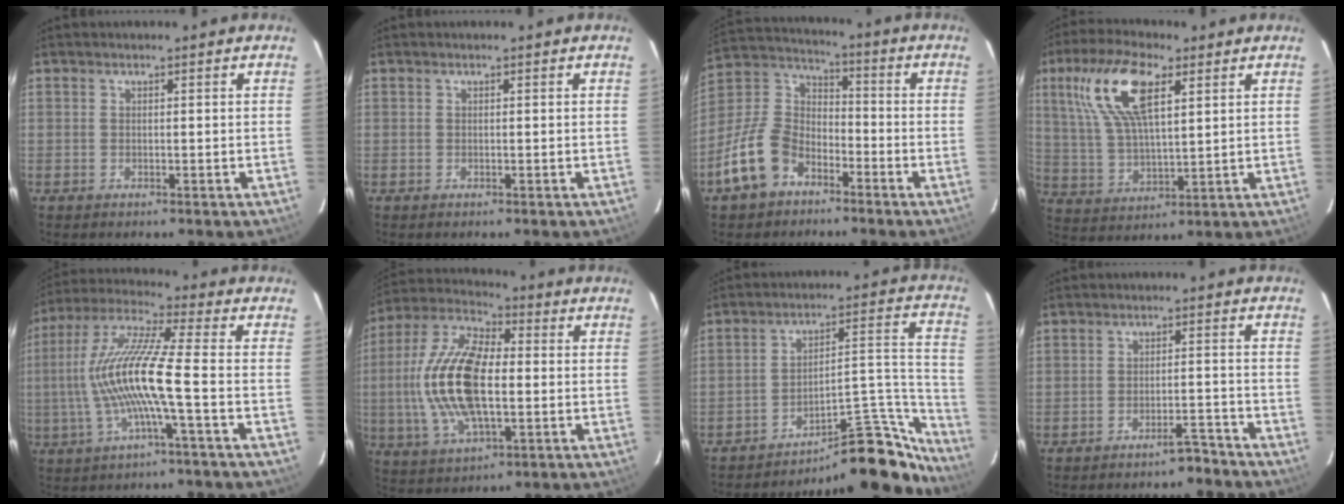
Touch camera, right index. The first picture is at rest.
{"total": 0.0}
{"total": 13.1, "force": [-7.5, 8.5, 6.5], "torque": [-0.147, 0.029, -0.136]}
{"total": 14.2, "force": [6.6, 4.8, 11.6], "torque": [-0.234, 0.017, 0.137]}
{"total": 13.8, "force": [-2.4, 0.1, 13.6], "torque": [-0.271, 0.004, -0.046]}
{"total": 18.6, "force": [-0.9, 8.5, 16.5], "torque": [-0.340, 0.007, -0.019]}
{"total": 21.7, "force": [-20.5, 4.2, 6.0], "torque": [-0.051, 0.064, -0.289]}
{"total": 4.2, "force": [-3.9, 0.8, 1.2], "torque": [-0.026, 0.017, -0.045]}